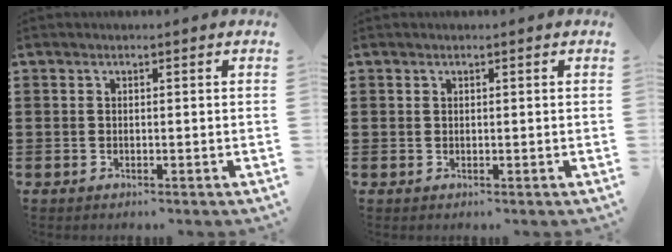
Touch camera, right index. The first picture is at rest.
{"total": 0.0}